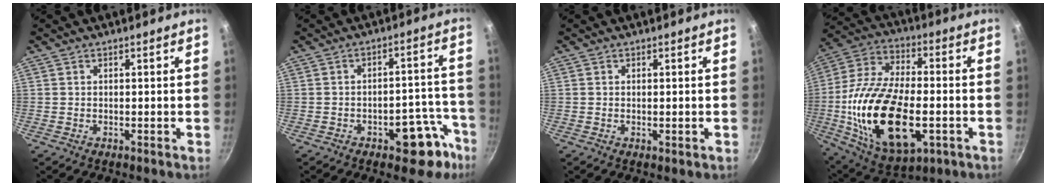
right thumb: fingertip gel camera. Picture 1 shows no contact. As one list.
[{"total": 11.2, "force": [-6.1, 5.7, 7.5], "torque": [-0.028, 0.060, -0.070]}, {"total": 0.9, "force": [-0.2, 0.2, 0.8], "torque": [-0.012, -0.003, -0.003]}, {"total": 25.8, "force": [-5.2, 13.3, 21.5], "torque": [-0.409, 0.016, -0.084]}]